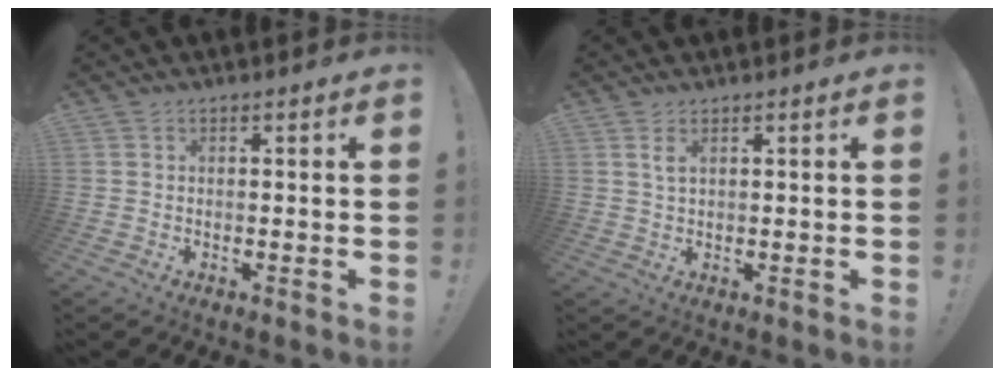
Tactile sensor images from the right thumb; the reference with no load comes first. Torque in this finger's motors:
{"motor_torque": [-0.24, 0.01, -0.24, 0.30, 0.10]}